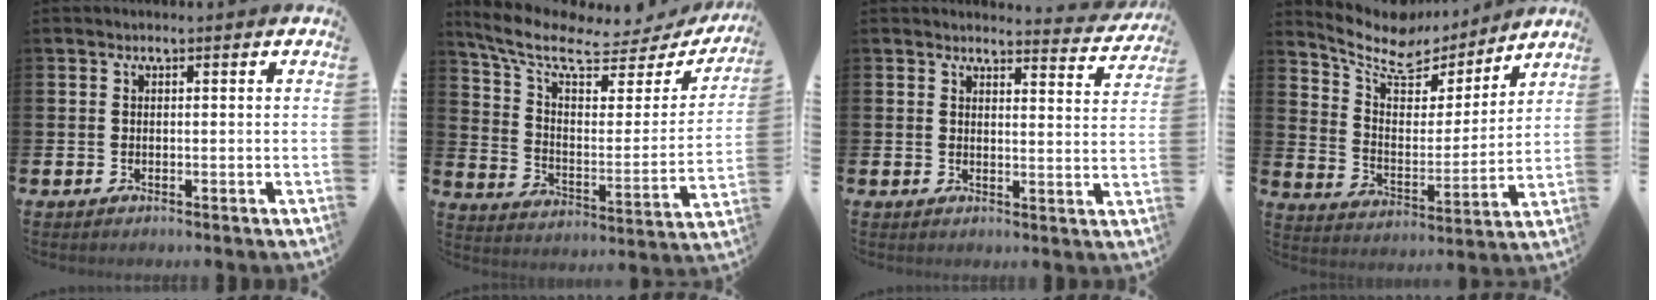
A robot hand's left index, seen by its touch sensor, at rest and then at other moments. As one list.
[{"total": 9.0, "force": [6.9, 3.5, 4.6], "torque": [-0.115, -0.047, 0.113]}, {"total": 3.4, "force": [3.4, 0.3, 0.3], "torque": [0.009, -0.033, 0.055]}, {"total": 9.0, "force": [7.9, 3.5, 2.4], "torque": [-0.086, -0.059, 0.137]}]